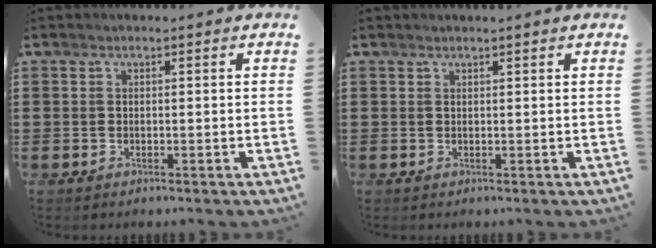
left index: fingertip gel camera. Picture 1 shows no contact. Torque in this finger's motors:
{"motor_torque": [0.31, 0.33, 0.11, 0.03]}